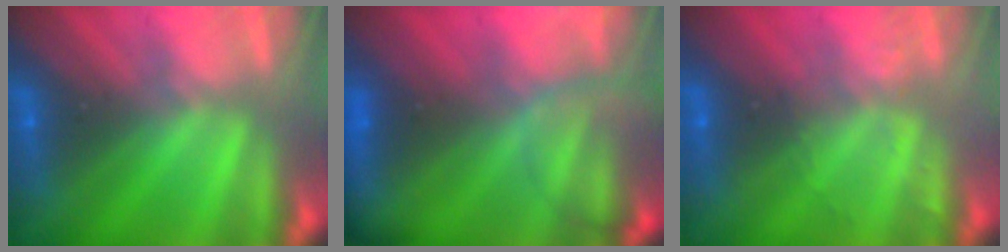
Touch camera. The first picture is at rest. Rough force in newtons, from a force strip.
{"total": 6.7}
{"total": 2.0}